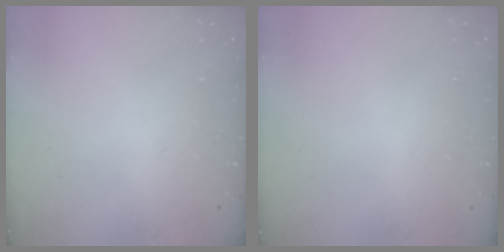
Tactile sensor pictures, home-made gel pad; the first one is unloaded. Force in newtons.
{"total": 0.0}